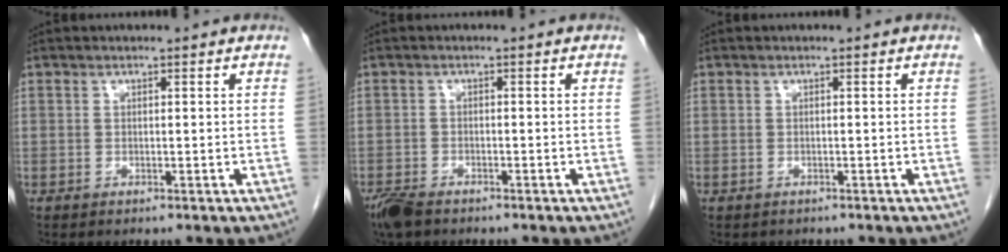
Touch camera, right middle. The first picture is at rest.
{"total": 4.5, "force": [-3.6, 1.6, 2.2], "torque": [-0.045, -0.009, -0.064]}
{"total": 0.8, "force": [-0.7, 0.4, 0.1], "torque": [-0.015, -0.002, -0.010]}